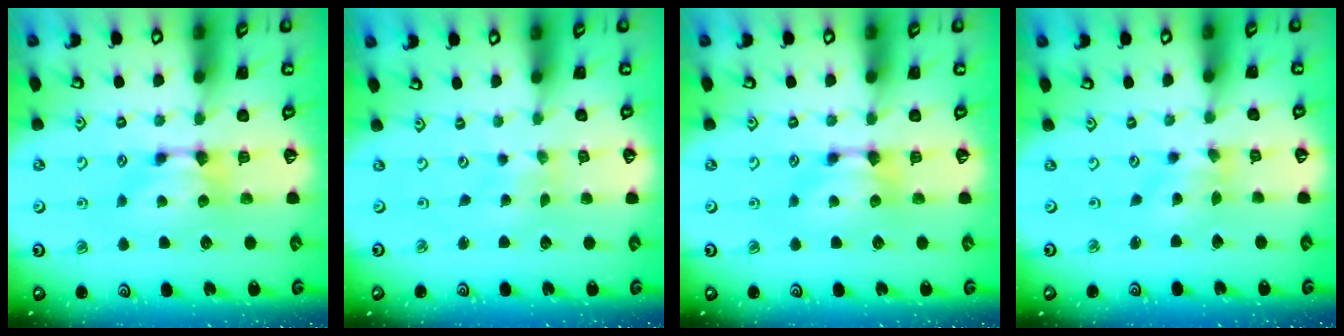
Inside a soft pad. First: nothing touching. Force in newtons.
{"total": 4.9, "press": 4.9, "slide": 0.3}
{"total": 0.0}
{"total": 1.2, "press": 0.2, "slide": 1.1}